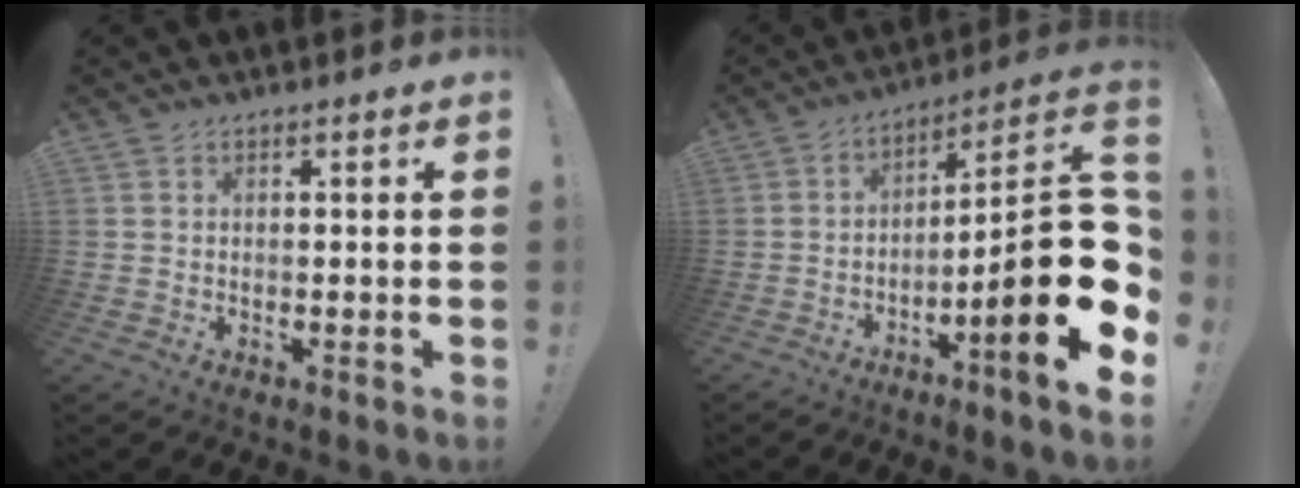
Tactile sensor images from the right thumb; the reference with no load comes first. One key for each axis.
{"total": 20.4, "fx": -4.9, "fy": 3.0, "fz": 19.5, "tx": -0.299, "ty": 0.015, "tz": -0.082}